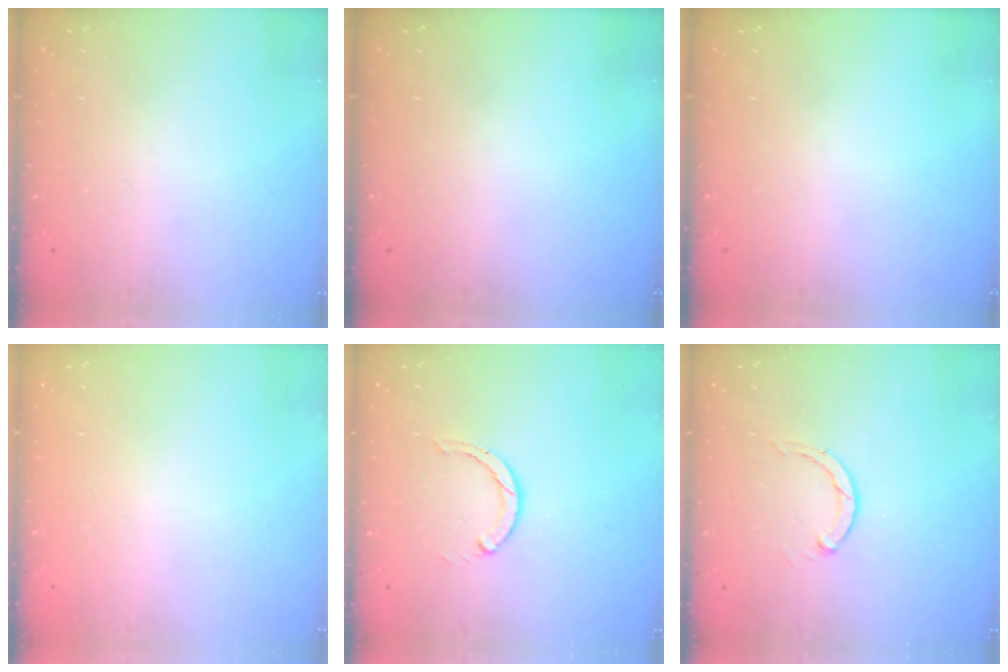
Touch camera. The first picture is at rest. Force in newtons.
{"total": 0.0}
{"total": 0.0}
{"total": 2.5, "press": 2.5, "slide": 0.2}
{"total": 2.0, "press": 2.0, "slide": 0.3}
{"total": 2.8, "press": 2.8, "slide": 0.5}